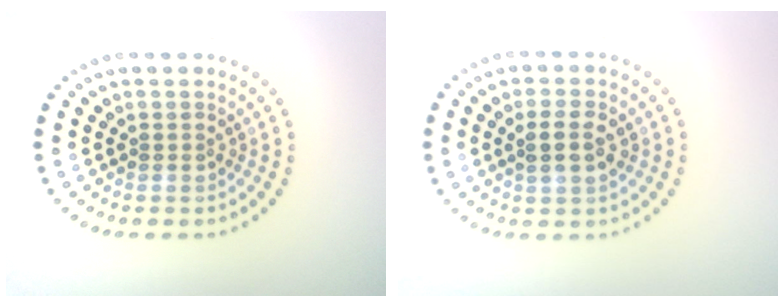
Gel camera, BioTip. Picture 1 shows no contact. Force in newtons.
{"total": 2.5, "press": 2.4, "slide": 0.3}